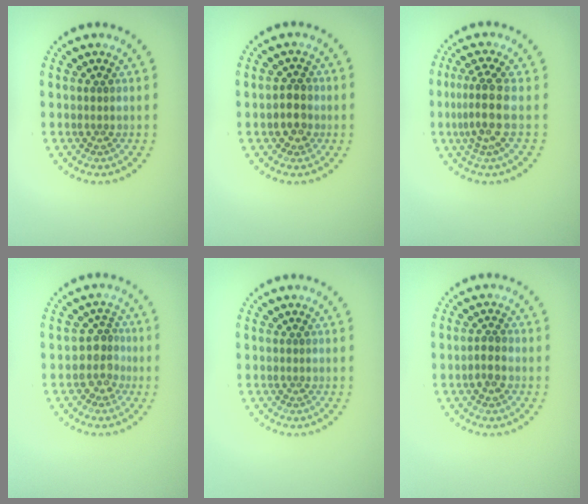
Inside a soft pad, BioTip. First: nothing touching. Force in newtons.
{"total": 1.9, "press": 1.8, "slide": 0.5}
{"total": 3.2, "press": 2.4, "slide": 2.1}
{"total": 2.5, "press": 2.0, "slide": 1.5}
{"total": 0.0}
{"total": 1.3, "press": 1.3, "slide": 0.3}